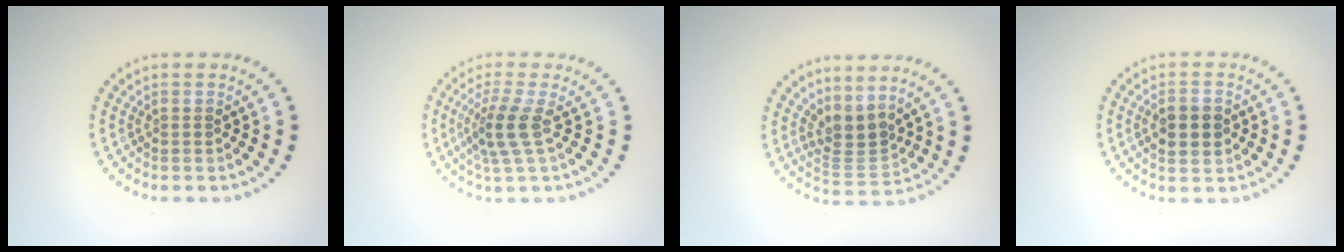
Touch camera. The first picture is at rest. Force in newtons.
{"total": 3.0, "press": 2.3, "slide": 1.8}
{"total": 2.9, "press": 2.1, "slide": 1.9}
{"total": 3.8, "press": 3.8, "slide": 0.0}